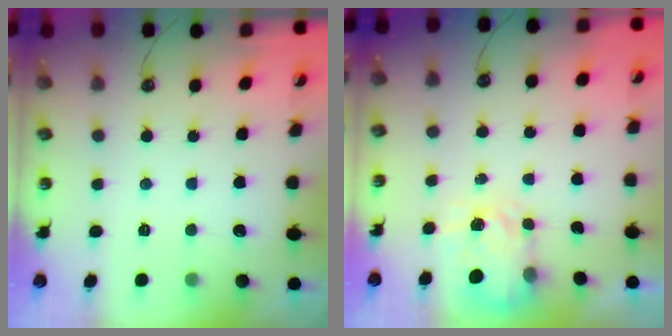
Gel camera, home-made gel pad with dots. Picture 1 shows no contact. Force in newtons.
{"total": 3.6, "press": 3.5, "slide": 0.5}